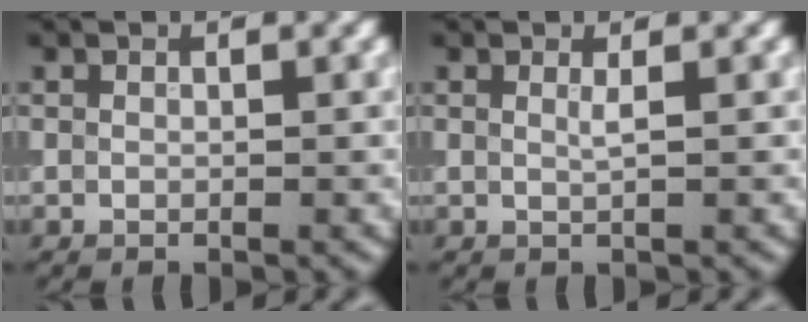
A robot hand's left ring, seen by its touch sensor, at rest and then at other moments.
{"total": 0.8, "force": [0.2, 0.2, 0.8], "torque": [-0.009, -0.001, 0.001]}